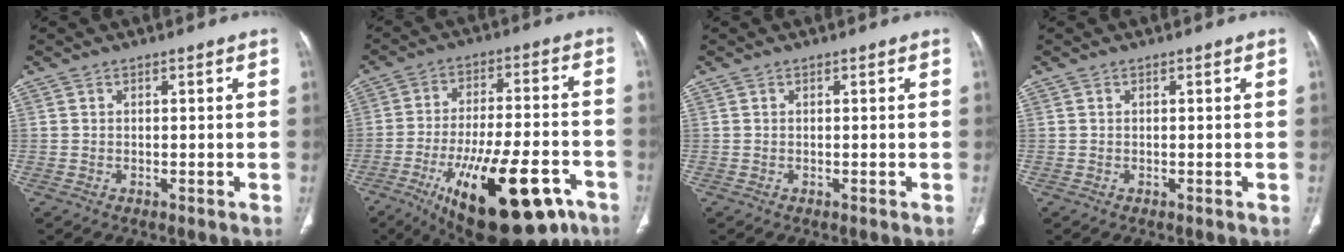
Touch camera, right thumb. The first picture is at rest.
{"total": 25.1, "force": [-12.3, 9.6, 19.6], "torque": [-0.285, 0.042, -0.179]}
{"total": 0.0}
{"total": 0.0}